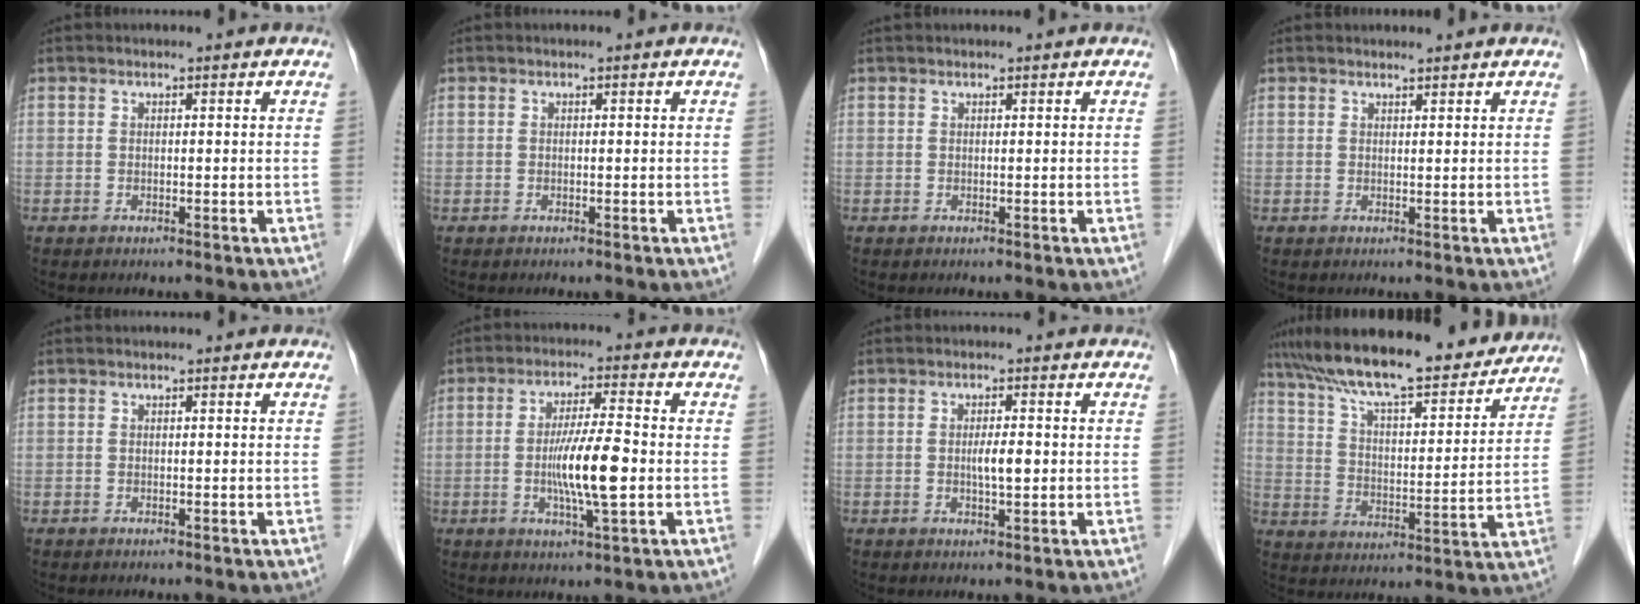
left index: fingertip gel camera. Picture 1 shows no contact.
{"total": 0.0}
{"total": 1.2, "force": [1.1, 0.2, 0.4], "torque": [-0.010, 0.027, 0.020]}
{"total": 1.5, "force": [1.5, 0.1, 0.1], "torque": [-0.010, 0.006, 0.023]}
{"total": 0.0}
{"total": 8.4, "force": [-1.2, 0.3, 8.3], "torque": [-0.159, -0.010, -0.026]}
{"total": 2.5, "force": [0.0, 0.5, 2.5], "torque": [-0.046, 0.000, 0.000]}
{"total": 21.8, "force": [19.0, 4.0, 10.0], "torque": [-0.166, 0.011, 0.282]}